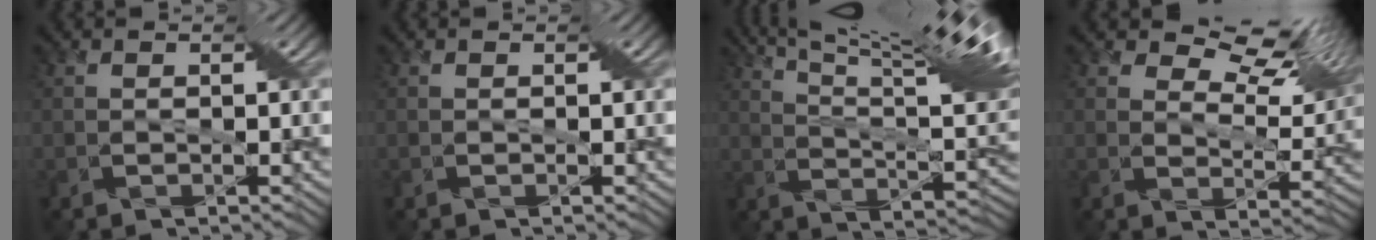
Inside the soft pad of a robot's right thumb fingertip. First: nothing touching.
{"total": 0.0}
{"total": 17.7, "force": [12.1, 2.5, 12.6], "torque": [-0.221, 0.024, 0.187]}
{"total": 8.1, "force": [5.9, 3.0, 4.7], "torque": [-0.098, 0.002, 0.097]}